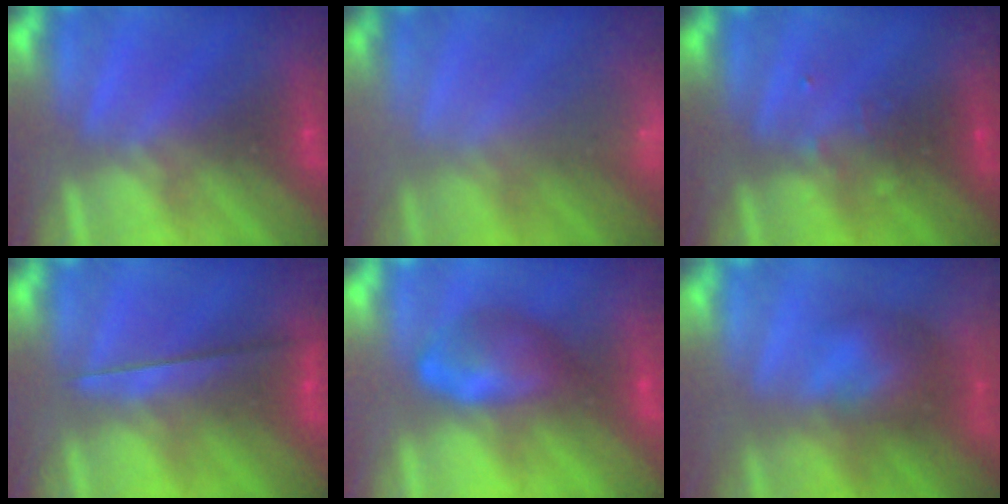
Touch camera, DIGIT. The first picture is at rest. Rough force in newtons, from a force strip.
{"total": 2.3}
{"total": 2.4}
{"total": 2.3}
{"total": 7.5}
{"total": 9.7}